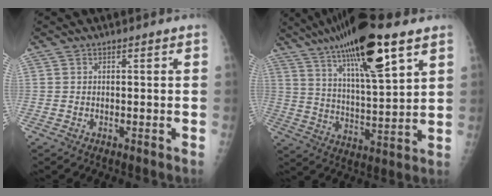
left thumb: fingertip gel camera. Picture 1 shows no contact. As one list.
[{"total": 21.3, "force": [12.7, 4.5, 16.5], "torque": [-0.277, -0.039, 0.220]}]